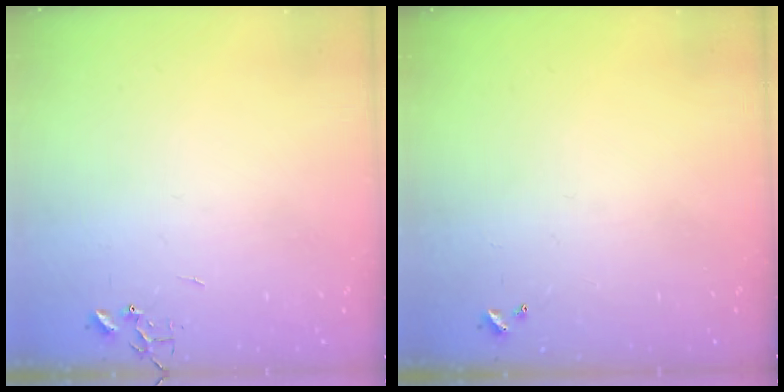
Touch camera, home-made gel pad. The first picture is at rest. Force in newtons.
{"total": 0.0}